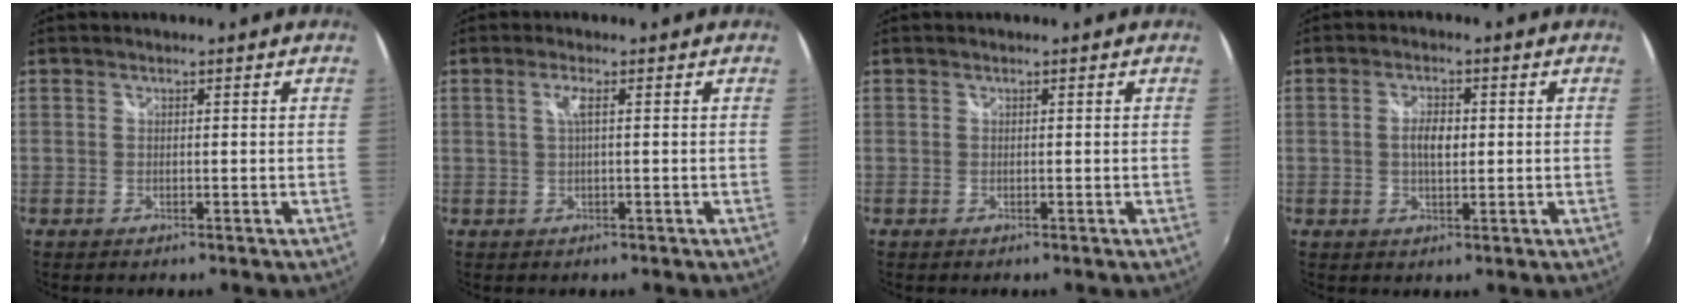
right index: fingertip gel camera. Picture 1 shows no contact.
{"total": 2.0, "force": [0.3, -0.2, 2.0], "torque": [-0.037, 0.001, 0.004]}
{"total": 0.0}
{"total": 3.9, "force": [0.2, 1.9, 3.4], "torque": [-0.062, 0.005, 0.001]}